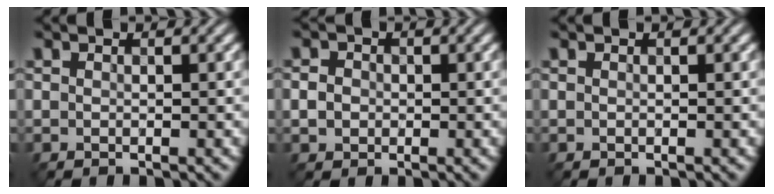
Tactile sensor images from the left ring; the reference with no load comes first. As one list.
[{"total": 1.7, "force": [-0.2, 1.5, 0.7], "torque": [-0.011, -0.002, -0.006]}, {"total": 0.0}]